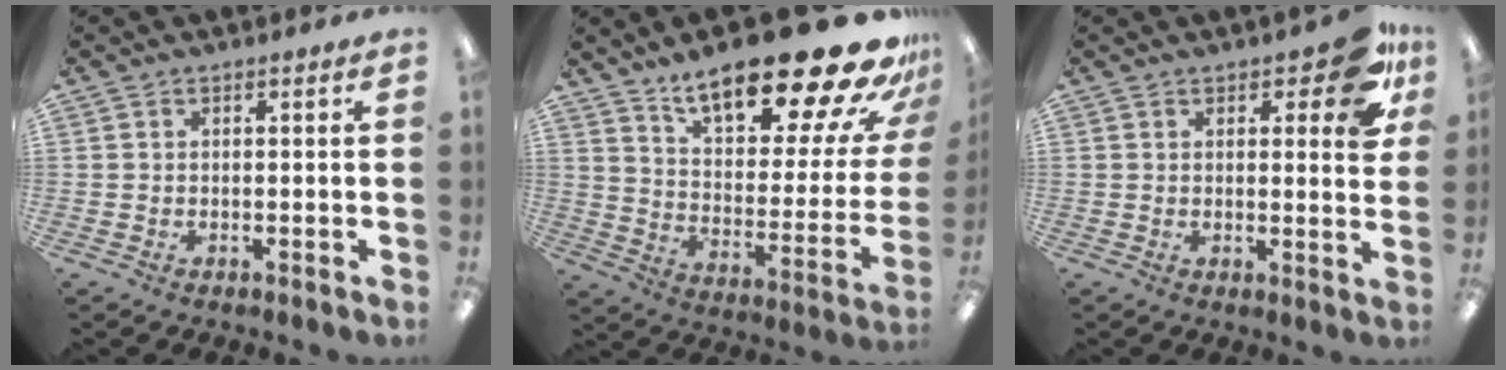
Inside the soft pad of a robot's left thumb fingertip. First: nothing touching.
{"total": 28.1, "force": [19.4, 8.7, 18.3], "torque": [-0.254, -0.134, 0.314]}
{"total": 10.8, "force": [5.5, 3.7, 8.5], "torque": [-0.104, -0.025, 0.089]}